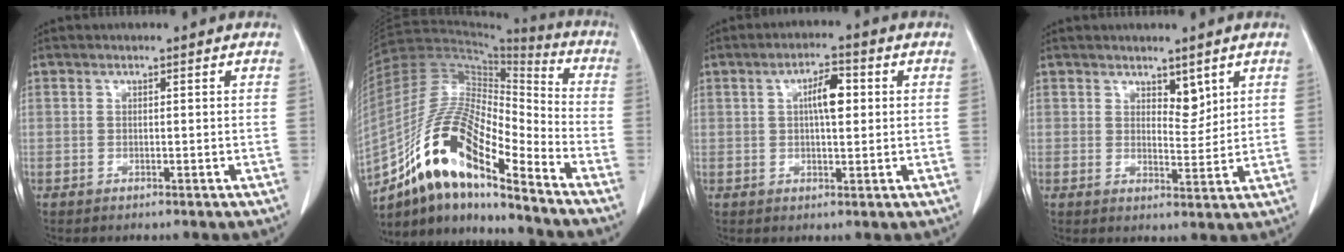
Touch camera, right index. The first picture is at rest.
{"total": 17.7, "force": [-11.5, 3.9, 12.9], "torque": [-0.251, 0.019, -0.203]}
{"total": 5.7, "force": [1.2, 2.0, 5.1], "torque": [-0.088, 0.011, 0.020]}
{"total": 3.2, "force": [2.1, 1.5, 1.9], "torque": [-0.025, -0.010, 0.039]}